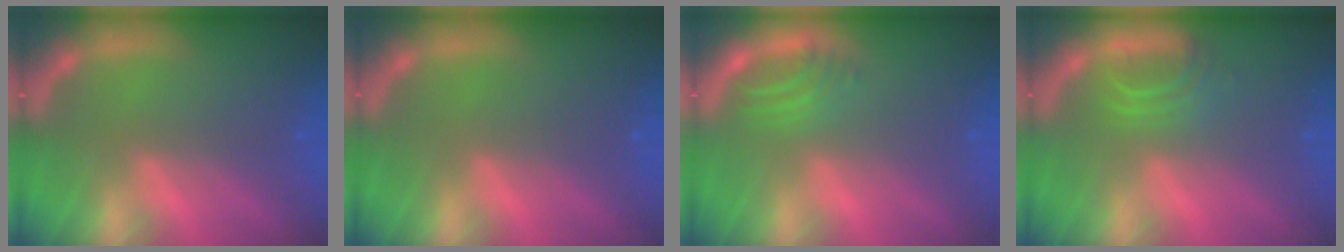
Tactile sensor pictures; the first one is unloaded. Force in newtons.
{"total": 0.0}
{"total": 2.5}
{"total": 2.9}